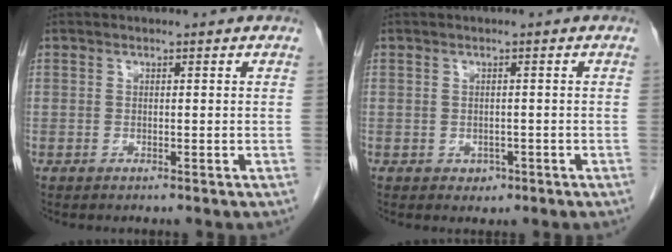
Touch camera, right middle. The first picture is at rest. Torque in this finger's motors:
{"motor_torque": [-0.13, 0.02, -0.01, 0.00]}